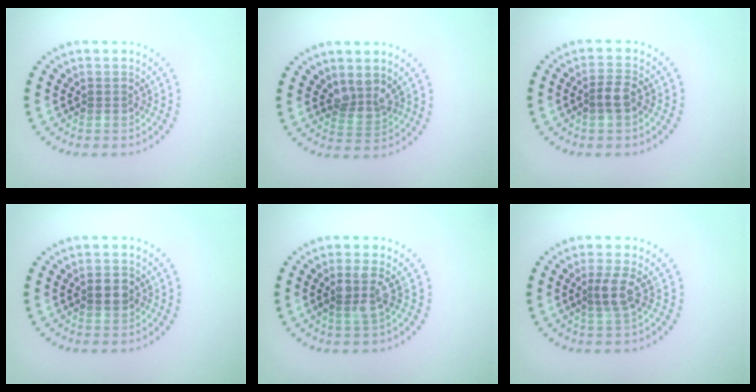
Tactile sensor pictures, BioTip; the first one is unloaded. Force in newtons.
{"total": 2.3, "press": 2.0, "slide": 1.1}
{"total": 1.9, "press": 1.8, "slide": 0.7}
{"total": 2.0, "press": 2.0, "slide": 0.2}
{"total": 2.4, "press": 2.2, "slide": 1.1}
{"total": 2.2, "press": 1.8, "slide": 1.3}